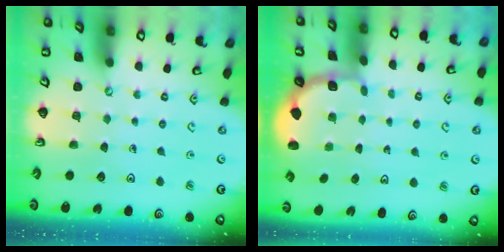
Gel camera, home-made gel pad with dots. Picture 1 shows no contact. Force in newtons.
{"total": 2.0, "press": 1.8, "slide": 0.7}